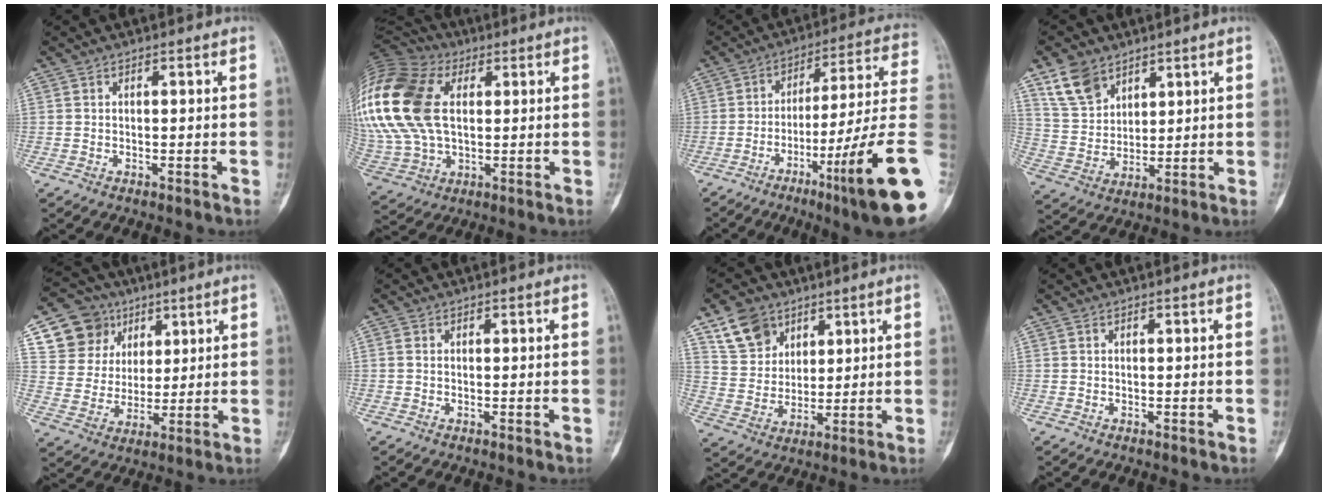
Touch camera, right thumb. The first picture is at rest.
{"total": 29.1, "force": [6.6, 18.7, 21.3], "torque": [-0.518, 0.036, 0.131]}
{"total": 21.9, "force": [-7.6, 0.7, 20.6], "torque": [-0.270, 0.028, -0.118]}
{"total": 9.2, "force": [6.1, 5.9, 3.6], "torque": [-0.053, -0.023, 0.127]}
{"total": 12.9, "force": [6.4, 10.8, 3.0], "torque": [-0.016, -0.019, 0.124]}
{"total": 0.6, "force": [0.0, 0.4, 0.4], "torque": [-0.008, 0.001, -0.002]}
{"total": 9.9, "force": [6.1, 7.1, 3.3], "torque": [-0.038, -0.026, 0.122]}
{"total": 0.0}